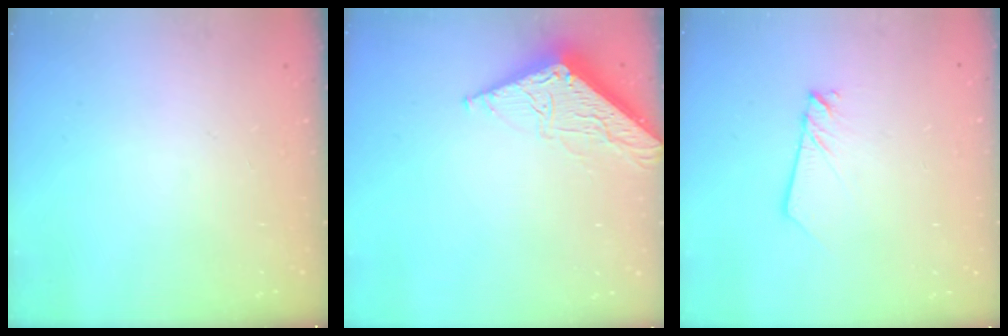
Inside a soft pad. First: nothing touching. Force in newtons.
{"total": 6.8, "press": 6.8, "slide": 0.5}
{"total": 2.1, "press": 2.1, "slide": 0.2}